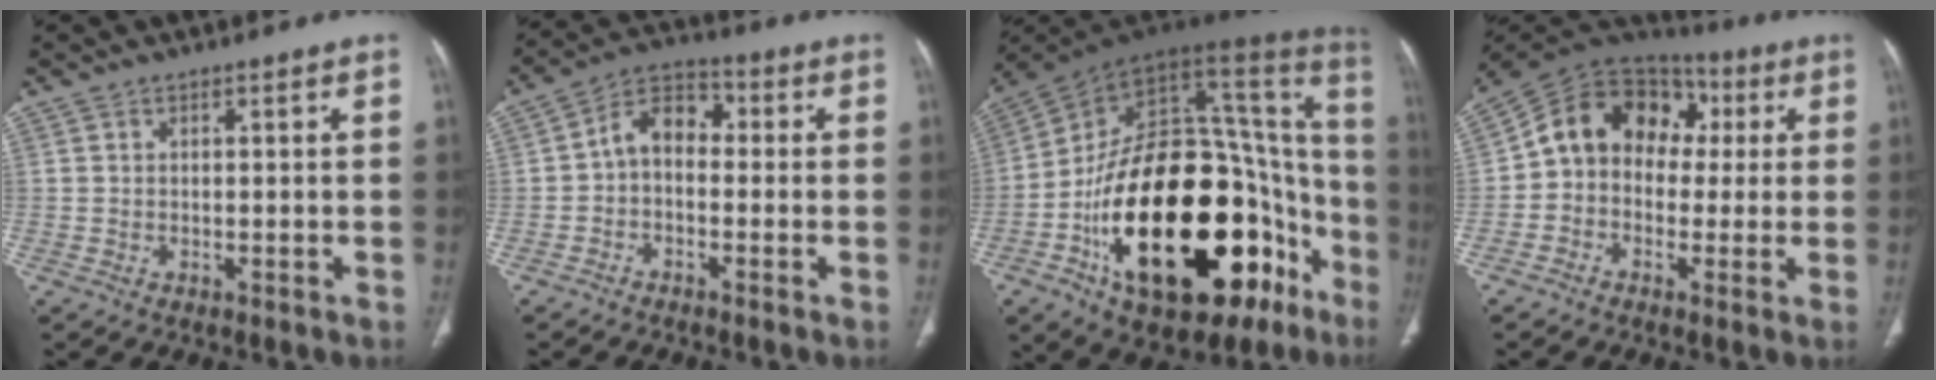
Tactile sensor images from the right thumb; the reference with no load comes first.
{"total": 7.4, "force": [-0.7, 5.2, 5.2], "torque": [-0.067, 0.031, -0.029]}
{"total": 45.7, "force": [-14.3, 22.0, 37.4], "torque": [-0.479, 0.081, -0.209]}
{"total": 14.6, "force": [1.6, 11.5, 8.9], "torque": [-0.111, 0.050, 0.012]}